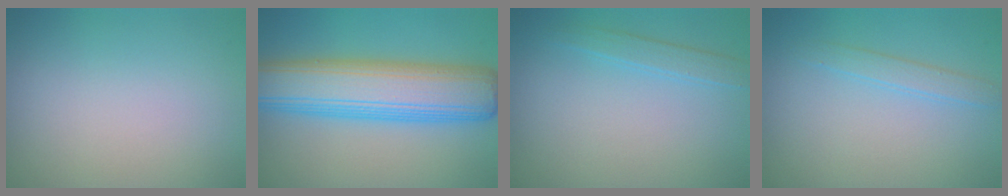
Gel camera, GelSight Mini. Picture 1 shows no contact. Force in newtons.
{"total": 10.2, "press": 10.2, "slide": 0.2}
{"total": 1.5, "press": 1.5, "slide": 0.0}
{"total": 1.6, "press": 1.6, "slide": 0.1}